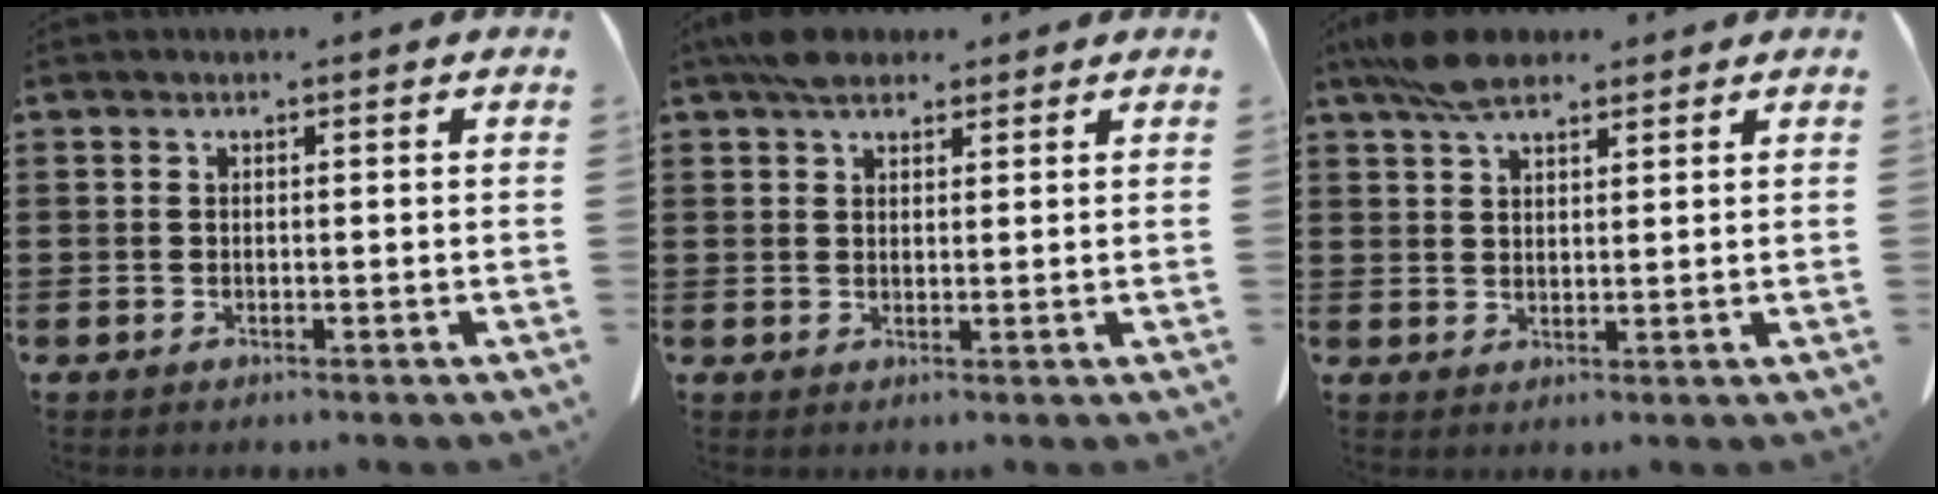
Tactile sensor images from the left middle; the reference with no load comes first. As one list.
[{"total": 4.3, "force": [3.4, 1.8, 1.9], "torque": [-0.037, 0.000, 0.064]}, {"total": 6.3, "force": [4.8, 2.3, 3.4], "torque": [-0.079, 0.000, 0.091]}]